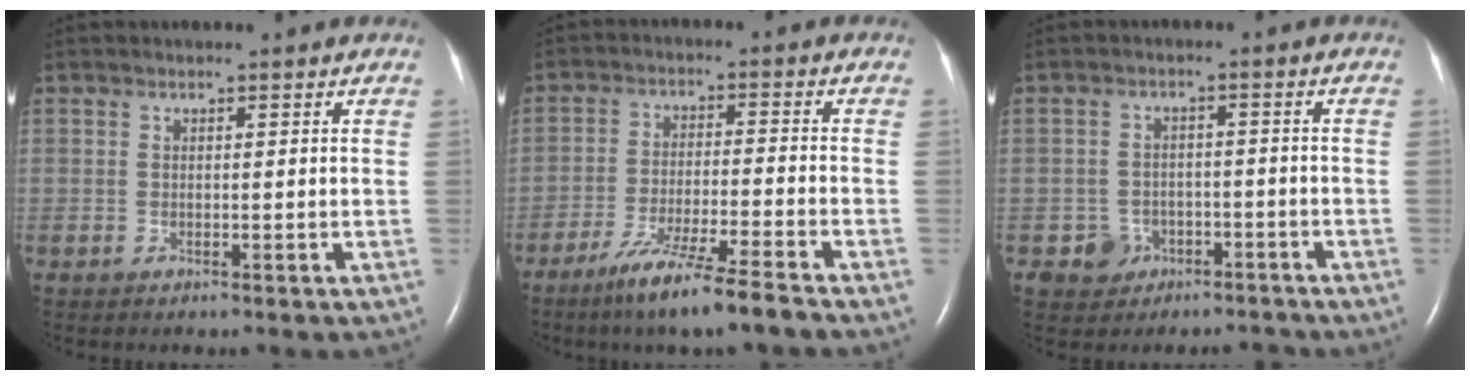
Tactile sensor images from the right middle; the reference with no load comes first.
{"total": 9.4, "force": [-7.0, -0.9, 6.2], "torque": [-0.112, -0.031, -0.126]}
{"total": 4.2, "force": [-2.6, 3.4, 0.3], "torque": [-0.005, 0.013, -0.033]}